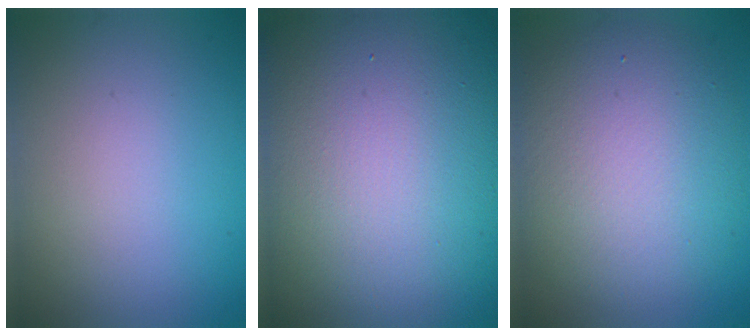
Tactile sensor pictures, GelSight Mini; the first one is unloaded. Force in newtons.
{"total": 24.8, "press": 24.8, "slide": 0.9}
{"total": 8.6, "press": 8.6, "slide": 0.3}